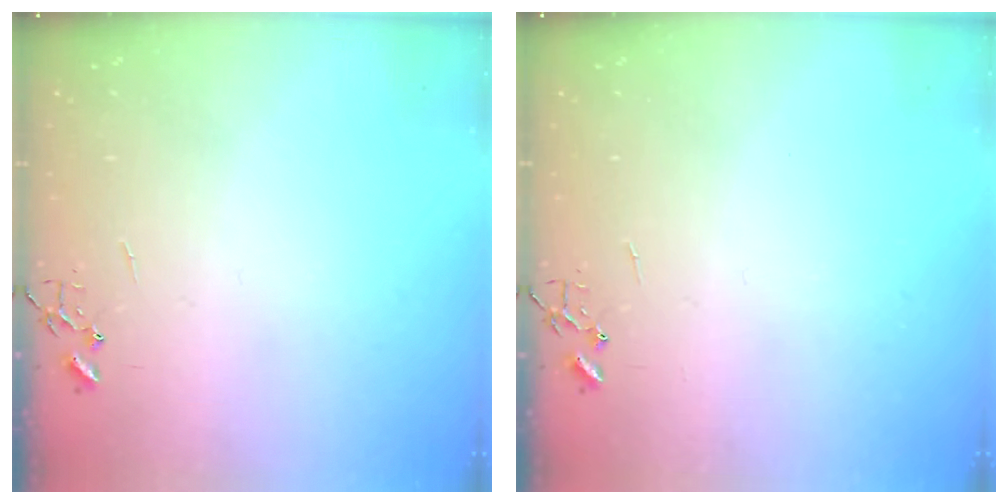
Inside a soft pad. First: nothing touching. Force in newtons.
{"total": 0.0}